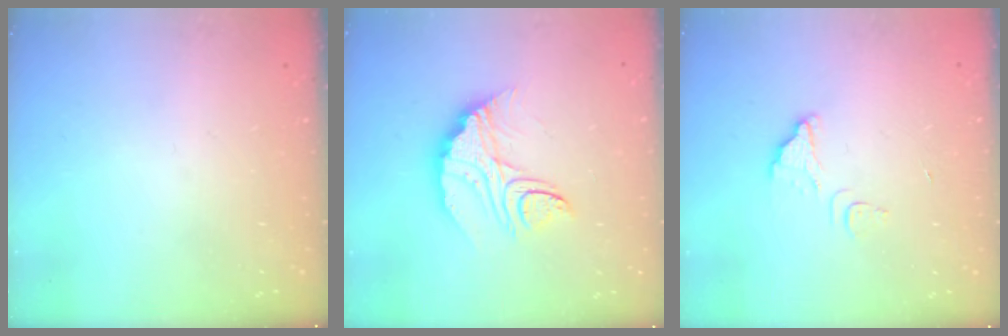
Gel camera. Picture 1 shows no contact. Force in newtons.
{"total": 12.0, "press": 11.9, "slide": 0.8}
{"total": 5.5, "press": 5.5, "slide": 0.5}